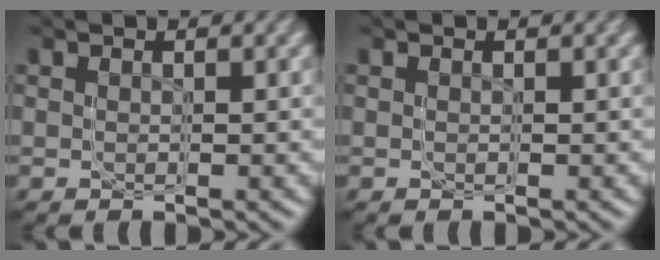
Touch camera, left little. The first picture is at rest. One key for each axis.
{"total": 0.0}